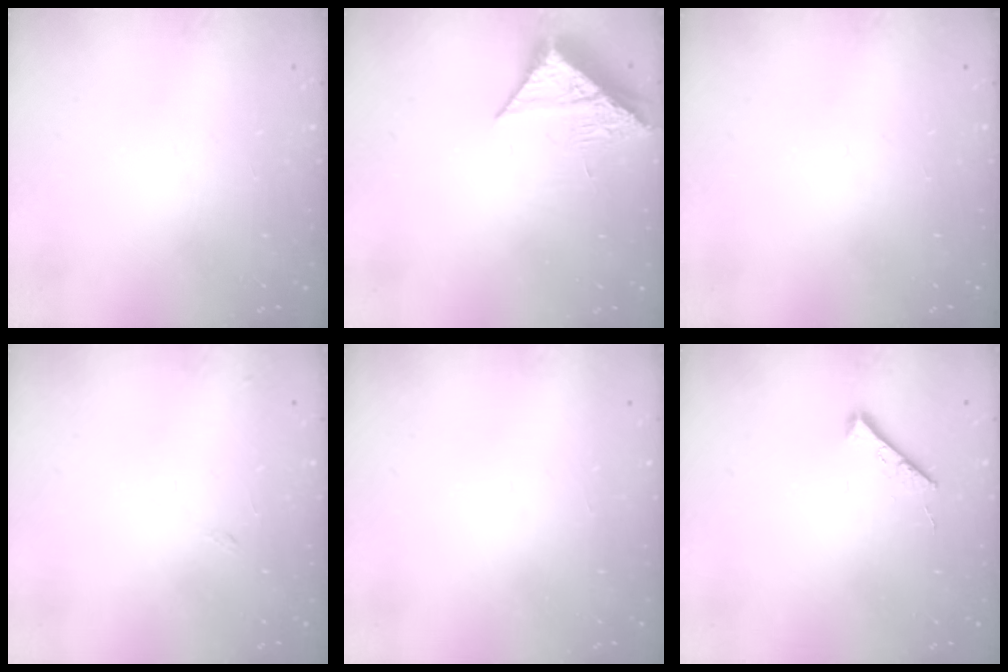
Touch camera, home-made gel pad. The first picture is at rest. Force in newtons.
{"total": 8.1, "press": 8.1, "slide": 0.3}
{"total": 0.0}
{"total": 5.8, "press": 5.7, "slide": 0.8}
{"total": 1.5, "press": 1.5, "slide": 0.1}
{"total": 5.4, "press": 5.4, "slide": 0.8}